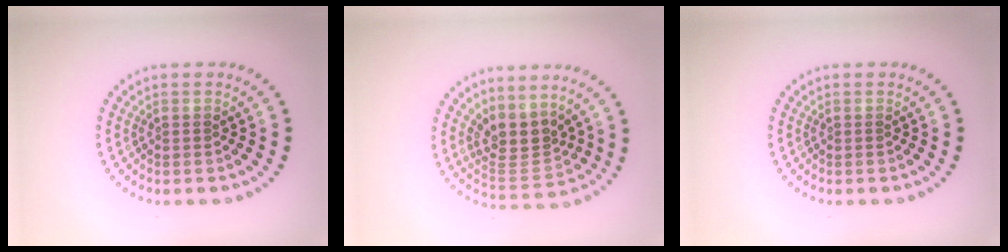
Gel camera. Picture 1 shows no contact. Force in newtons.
{"total": 3.6, "press": 3.0, "slide": 1.9}
{"total": 0.0}